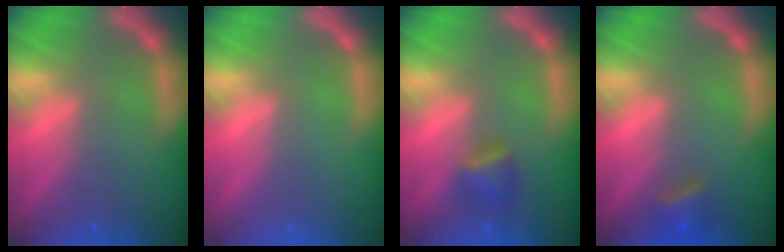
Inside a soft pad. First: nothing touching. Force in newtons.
{"total": 0.0}
{"total": 2.4}
{"total": 2.4}